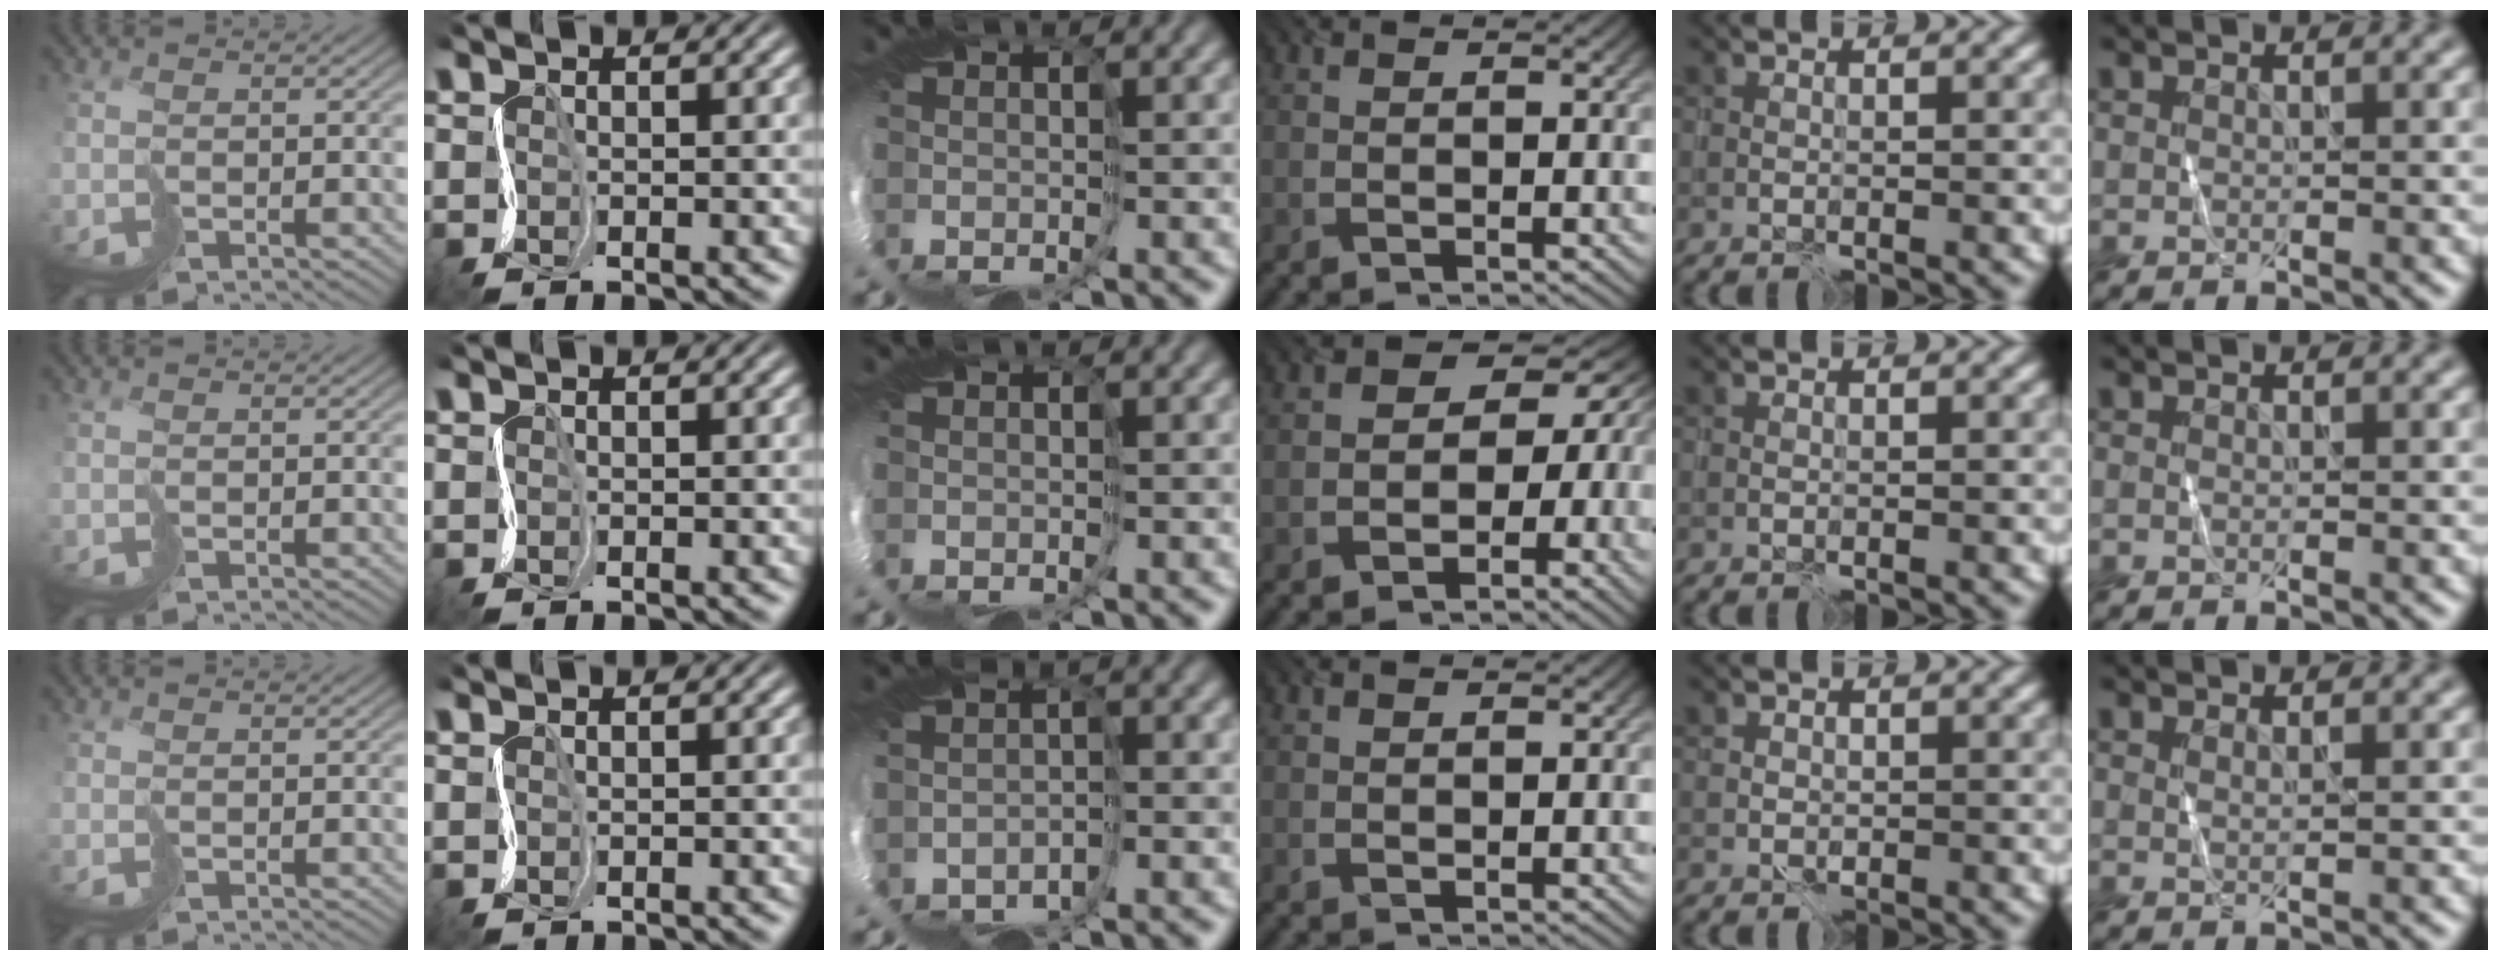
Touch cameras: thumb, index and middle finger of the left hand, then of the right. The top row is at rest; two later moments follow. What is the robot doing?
{"motion": "cut", "object": "paper bag"}